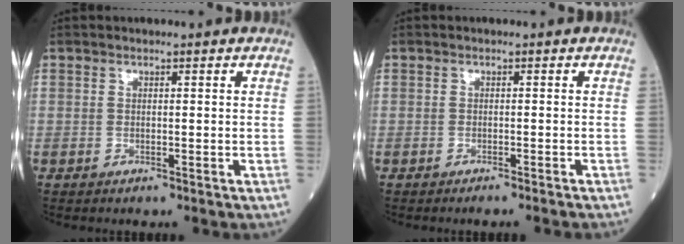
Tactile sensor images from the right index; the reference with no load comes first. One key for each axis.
{"total": 3.1, "fx": -2.7, "fy": -0.4, "fz": 1.4, "tx": -0.016, "ty": 0.000, "tz": -0.035}